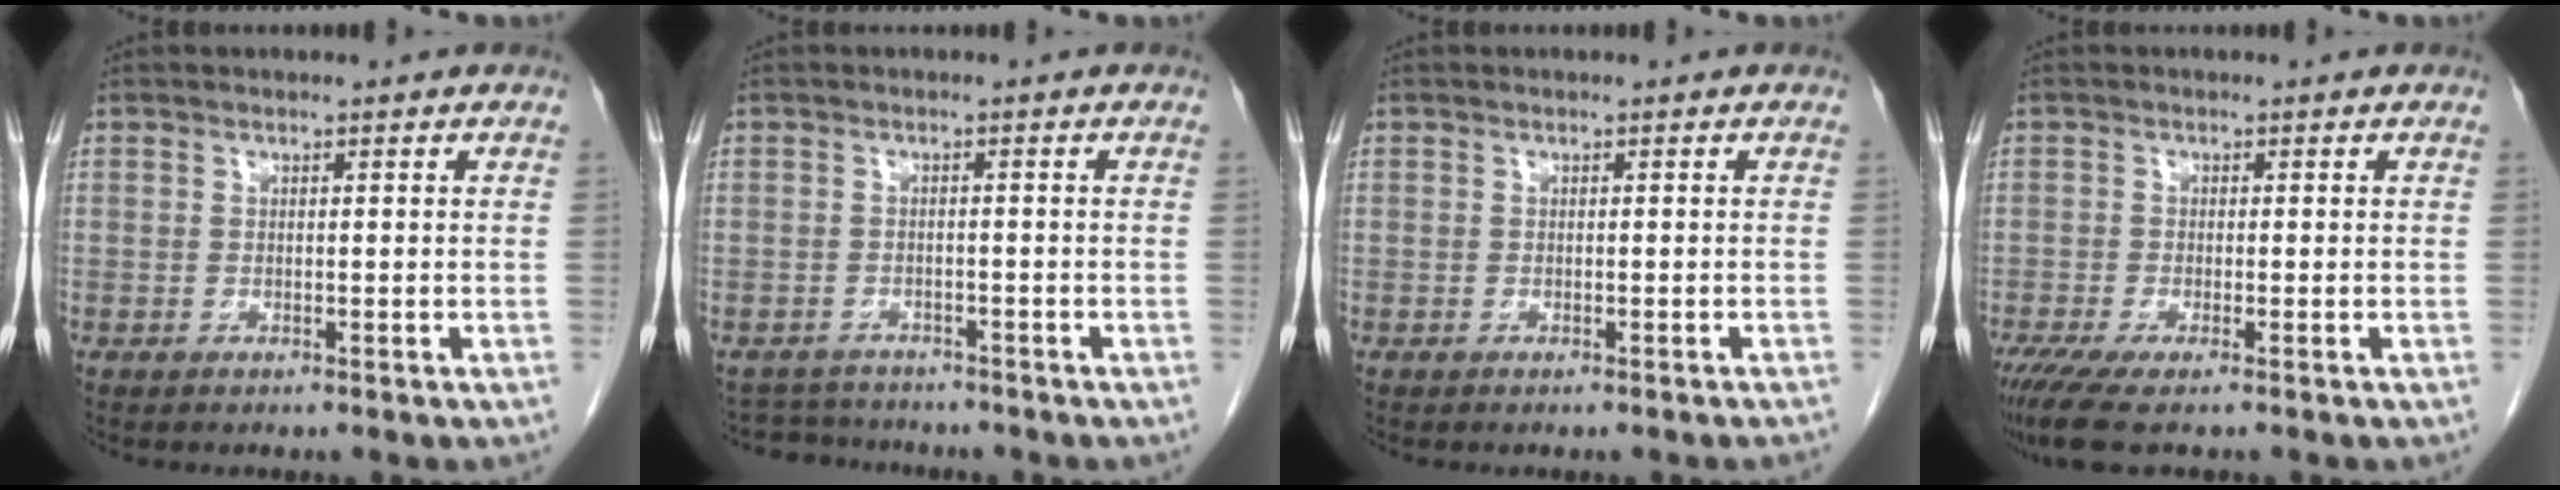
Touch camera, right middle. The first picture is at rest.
{"total": 4.4, "force": [-4.2, 1.2, -0.3], "torque": [0.005, 0.002, -0.064]}
{"total": 0.9, "force": [-0.8, -0.1, 0.4], "torque": [-0.005, 0.002, -0.012]}
{"total": 4.9, "force": [-3.4, 0.4, 3.5], "torque": [-0.061, -0.014, -0.061]}